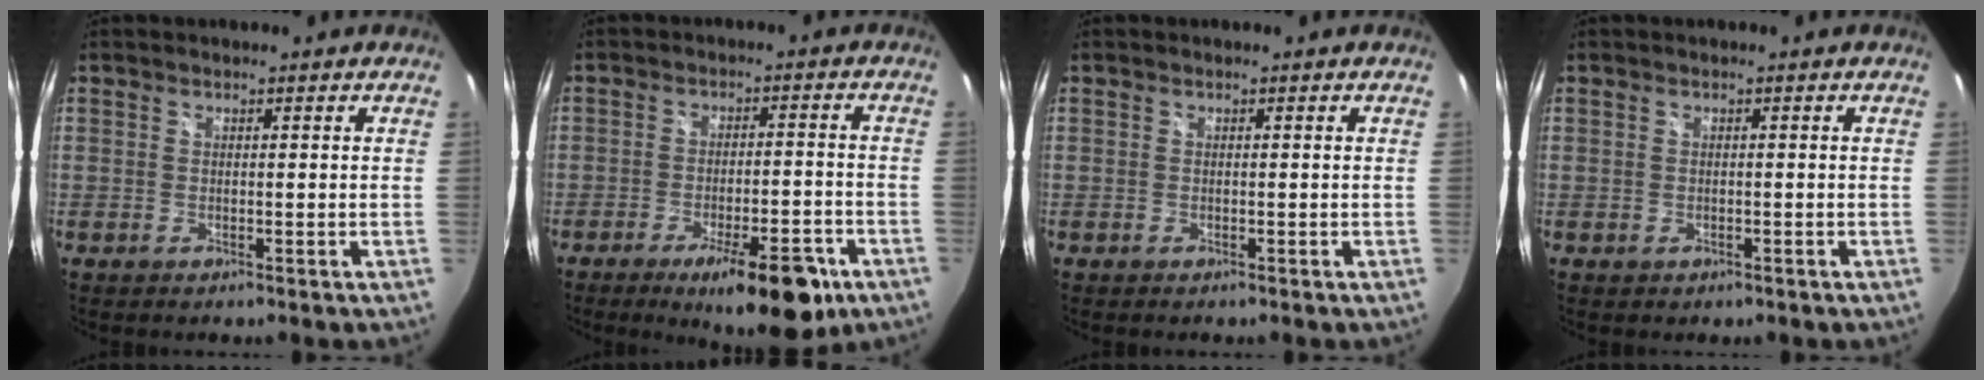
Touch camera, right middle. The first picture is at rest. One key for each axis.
{"total": 13.1, "fx": -7.8, "fy": 3.9, "fz": 9.8, "tx": -0.145, "ty": -0.011, "tz": -0.106}
{"total": 0.0}
{"total": 0.8, "fx": 0.0, "fy": 0.7, "fz": 0.2, "tx": -0.002, "ty": -0.002, "tz": 0.002}